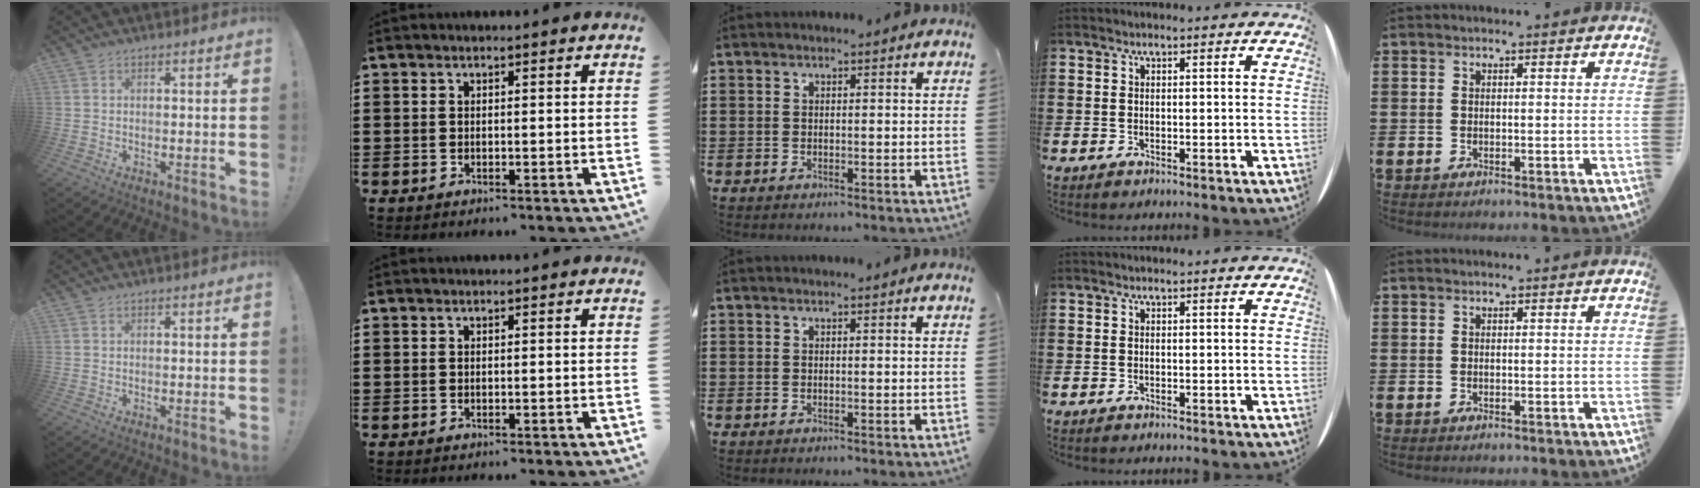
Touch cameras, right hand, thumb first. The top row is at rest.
{}